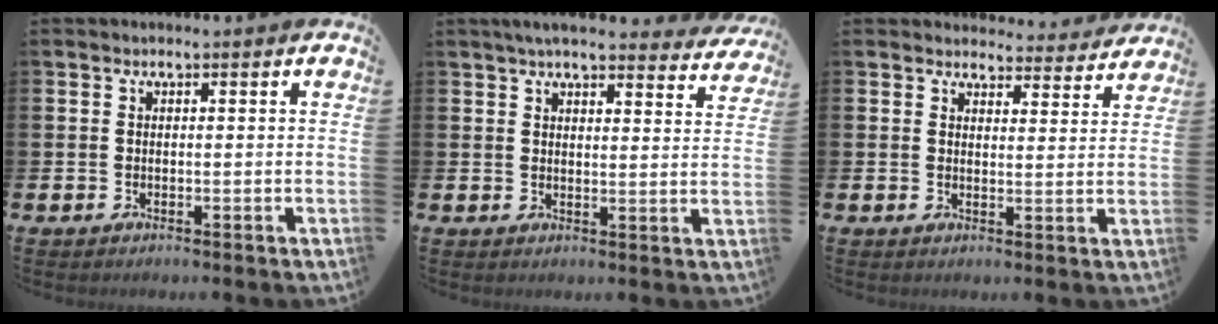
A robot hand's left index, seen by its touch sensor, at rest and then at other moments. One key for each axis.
{"total": 5.0, "fx": 4.6, "fy": 0.6, "fz": 1.8, "tx": -0.039, "ty": -0.021, "tz": 0.081}
{"total": 3.8, "fx": 3.6, "fy": 1.0, "fz": 0.1, "tx": -0.001, "ty": -0.026, "tz": 0.062}